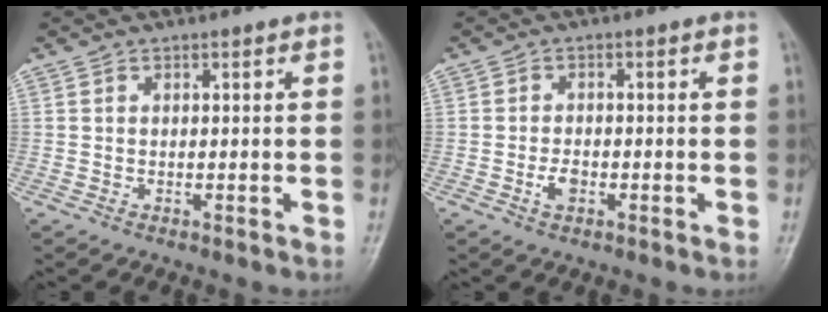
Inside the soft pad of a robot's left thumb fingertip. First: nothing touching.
{"total": 2.5, "force": [-0.9, 1.5, 1.8], "torque": [-0.032, 0.005, -0.019]}